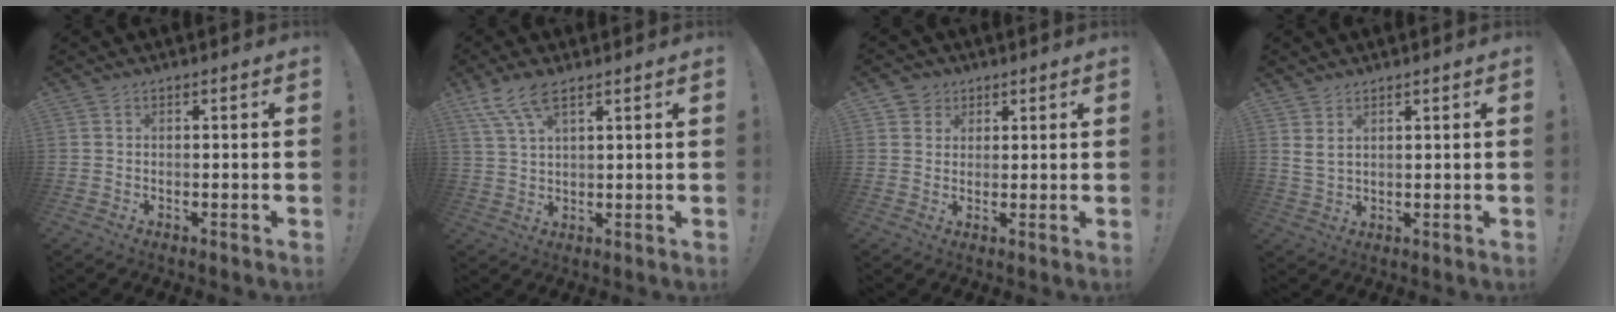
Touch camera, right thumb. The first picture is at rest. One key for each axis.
{"total": 7.9, "fx": 5.3, "fy": 2.4, "fz": 5.3, "tx": -0.104, "ty": -0.019, "tz": 0.100}
{"total": 3.9, "fx": 1.8, "fy": 3.4, "fz": 0.3, "tx": -0.008, "ty": -0.005, "tz": 0.035}
{"total": 3.7, "fx": 2.3, "fy": 1.9, "fz": 2.2, "tx": -0.031, "ty": -0.012, "tz": 0.044}